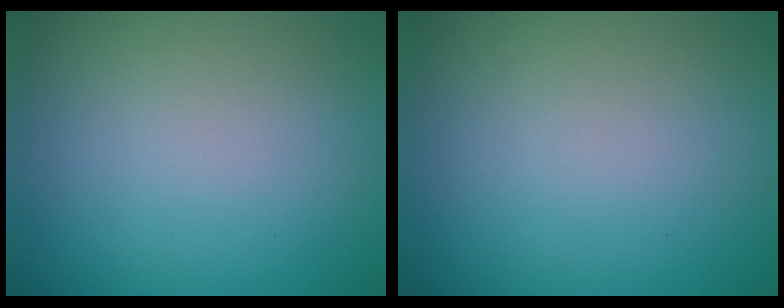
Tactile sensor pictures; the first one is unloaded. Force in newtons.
{"total": 0.0}